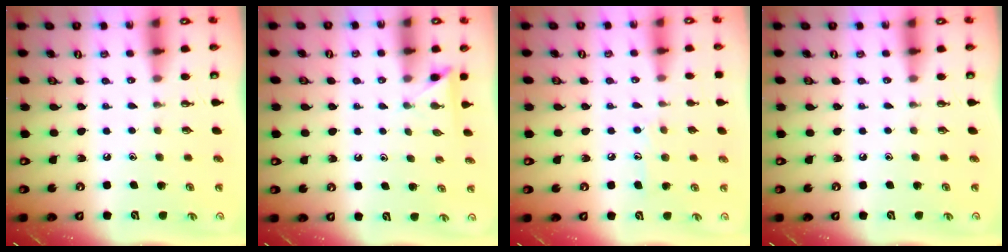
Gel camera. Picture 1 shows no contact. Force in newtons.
{"total": 2.7, "press": 2.7, "slide": 0.2}
{"total": 8.1, "press": 8.0, "slide": 0.5}
{"total": 0.0}